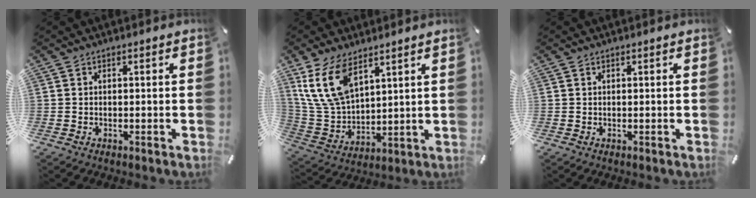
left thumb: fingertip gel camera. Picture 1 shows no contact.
{"total": 13.6, "force": [8.0, 7.6, 8.0], "torque": [-0.208, -0.027, 0.149]}
{"total": 0.0}